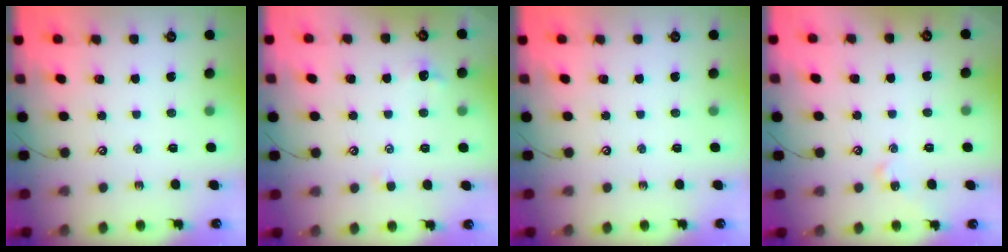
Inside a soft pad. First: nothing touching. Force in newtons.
{"total": 0.9, "press": 0.8, "slide": 0.5}
{"total": 0.0}
{"total": 0.0}